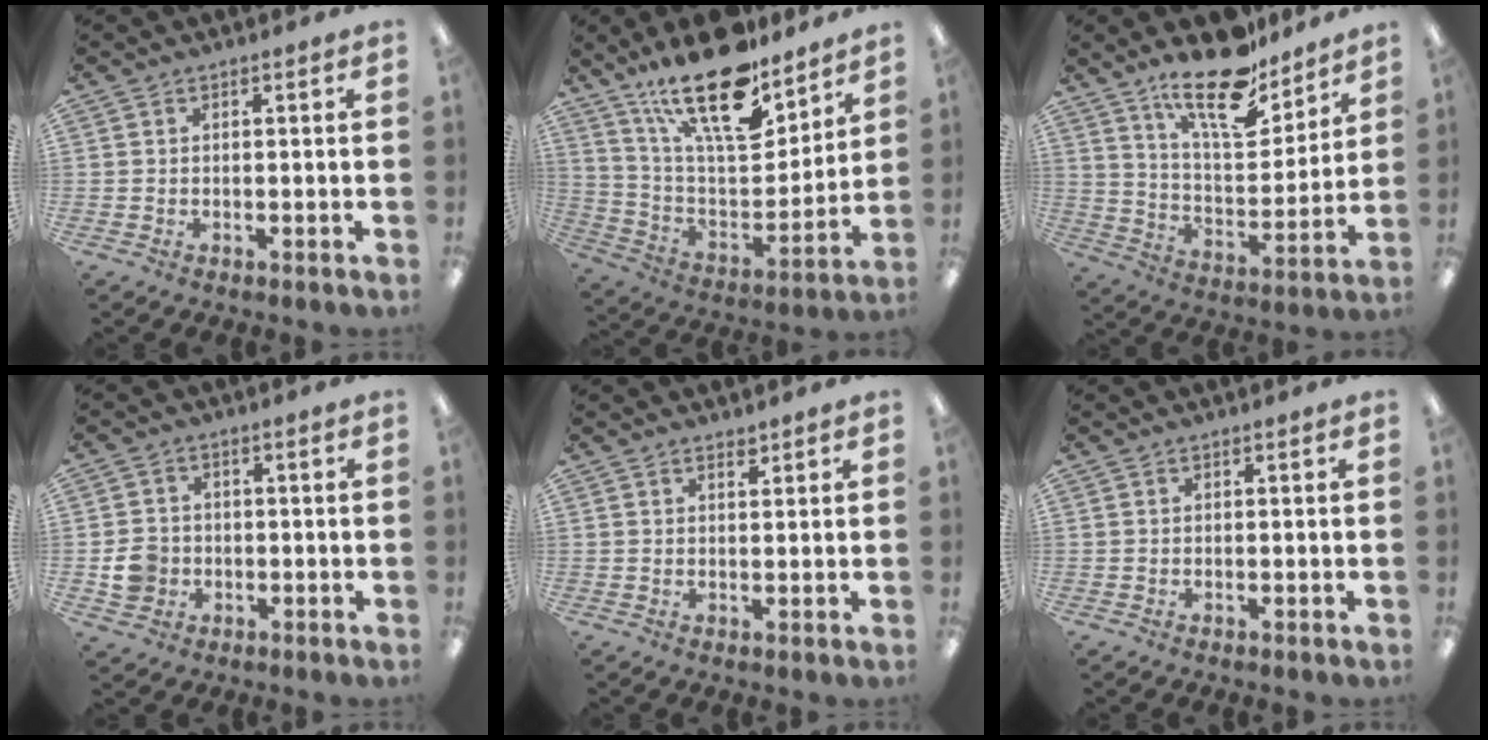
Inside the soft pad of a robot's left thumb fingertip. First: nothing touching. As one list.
[{"total": 24.0, "force": [16.7, 8.8, 14.8], "torque": [-0.256, -0.103, 0.286]}, {"total": 18.3, "force": [13.8, 6.6, 10.0], "torque": [-0.169, -0.085, 0.235]}, {"total": 5.7, "force": [-1.3, 5.2, 2.0], "torque": [-0.033, 0.010, -0.020]}, {"total": 1.6, "force": [1.4, 0.4, 0.4], "torque": [-0.002, -0.005, 0.025]}, {"total": 0.0}]